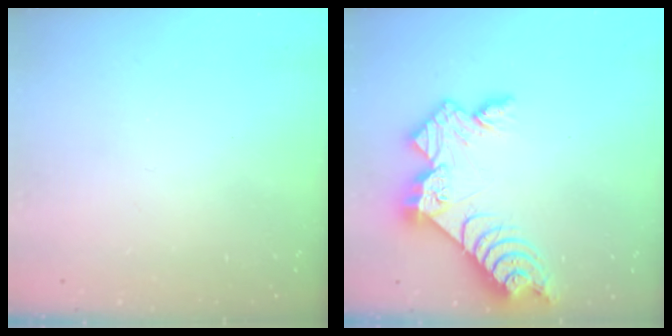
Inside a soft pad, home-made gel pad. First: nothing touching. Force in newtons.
{"total": 11.2, "press": 11.2, "slide": 0.8}